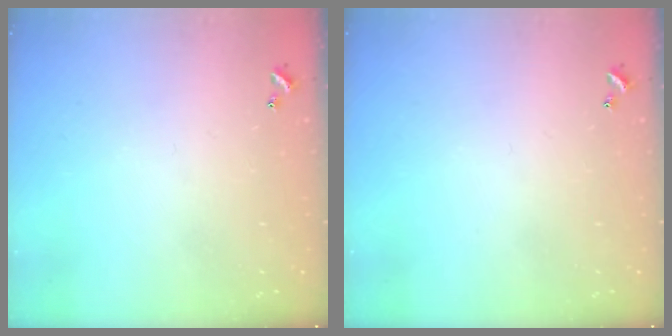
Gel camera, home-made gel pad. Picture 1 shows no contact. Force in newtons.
{"total": 0.0}